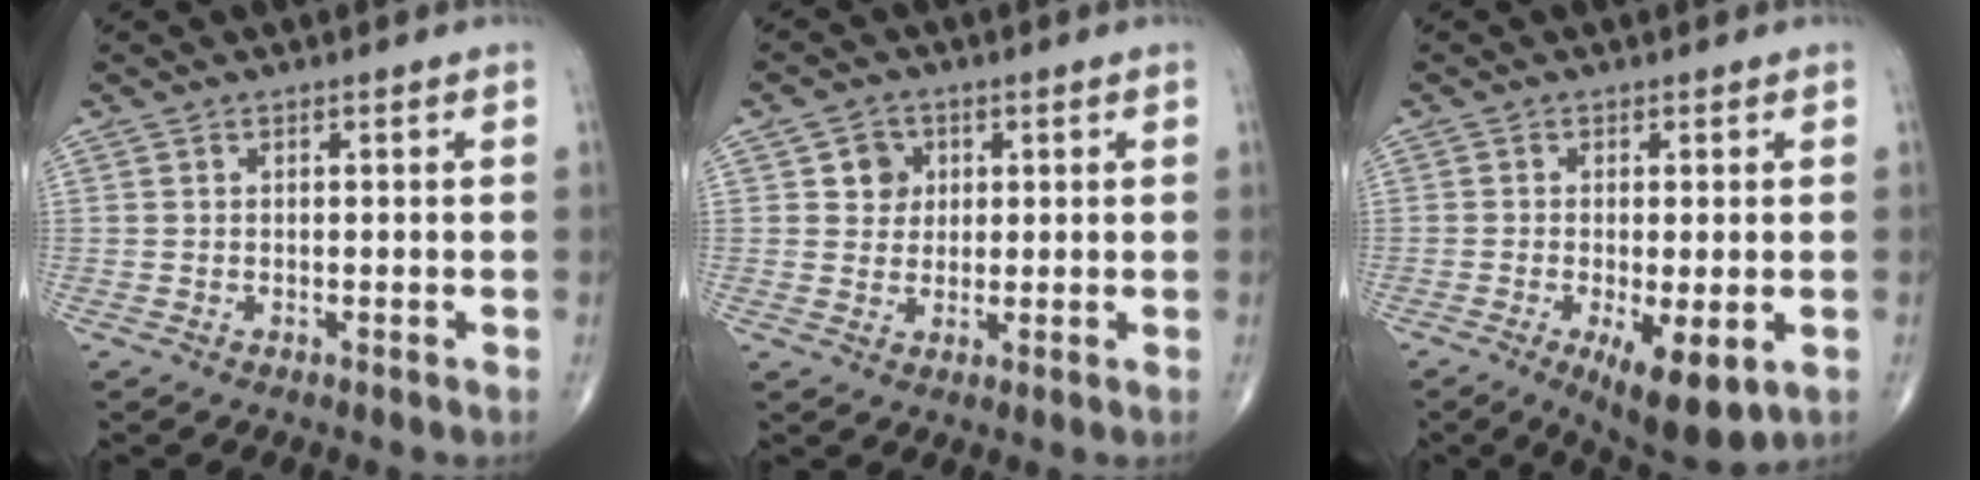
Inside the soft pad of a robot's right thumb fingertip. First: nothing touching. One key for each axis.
{"total": 4.3, "fx": 1.3, "fy": 3.9, "fz": 1.3, "tx": 0.002, "ty": -0.001, "tz": 0.017}
{"total": 9.3, "fx": -3.0, "fy": 3.0, "fz": 8.2, "tx": -0.129, "ty": -0.020, "tz": -0.040}